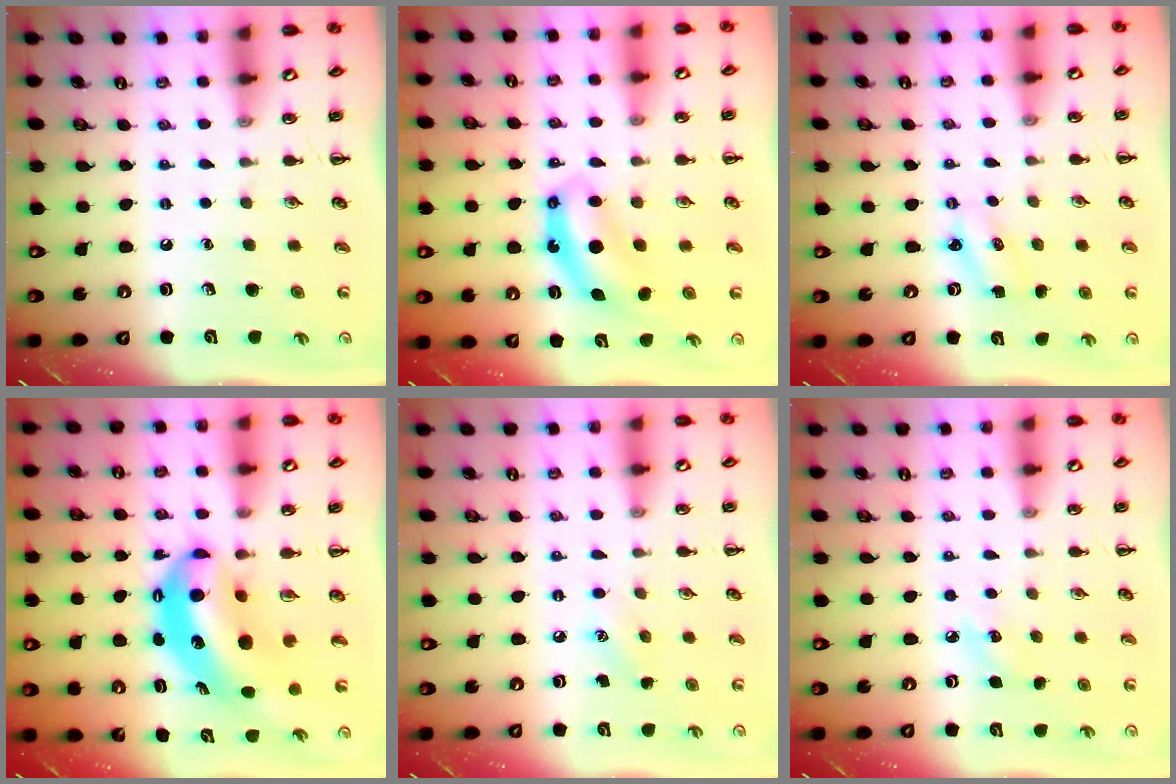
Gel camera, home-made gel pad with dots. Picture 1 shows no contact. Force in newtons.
{"total": 7.2, "press": 7.2, "slide": 0.4}
{"total": 2.3, "press": 2.2, "slide": 0.7}
{"total": 10.2, "press": 9.9, "slide": 2.3}
{"total": 6.8, "press": 6.5, "slide": 1.7}
{"total": 5.0, "press": 4.8, "slide": 1.5}